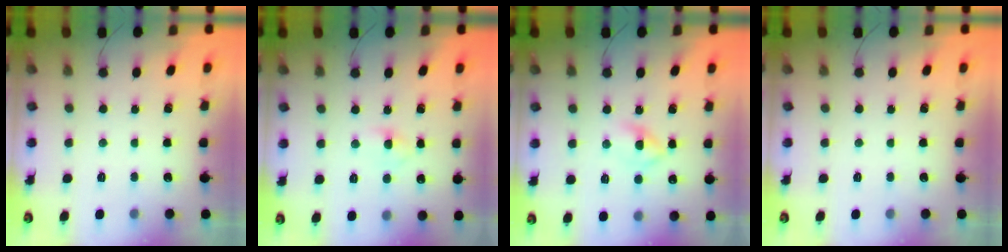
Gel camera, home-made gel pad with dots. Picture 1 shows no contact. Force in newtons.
{"total": 3.2, "press": 2.9, "slide": 1.2}
{"total": 3.5, "press": 3.2, "slide": 1.3}
{"total": 0.0}